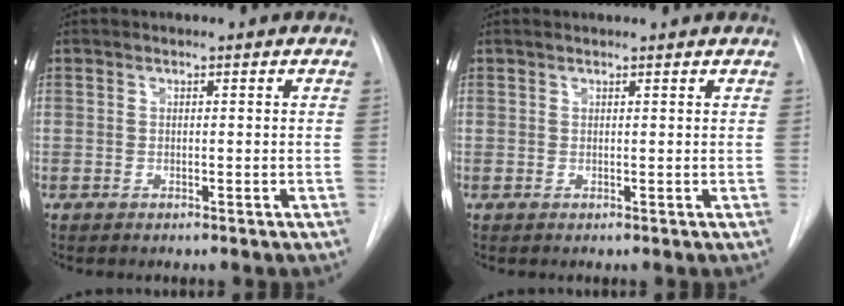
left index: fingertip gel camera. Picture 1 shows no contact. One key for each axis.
{"total": 1.7, "fx": 1.6, "fy": 0.1, "fz": 0.4, "tx": -0.008, "ty": 0.016, "tz": 0.017}